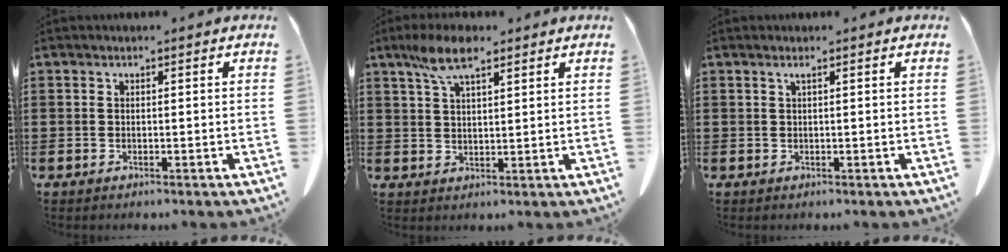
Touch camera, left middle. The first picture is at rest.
{"total": 6.9, "force": [4.4, 1.9, 5.0], "torque": [-0.108, 0.001, 0.080]}
{"total": 0.8, "force": [0.4, -0.1, 0.7], "torque": [-0.013, -0.004, 0.008]}